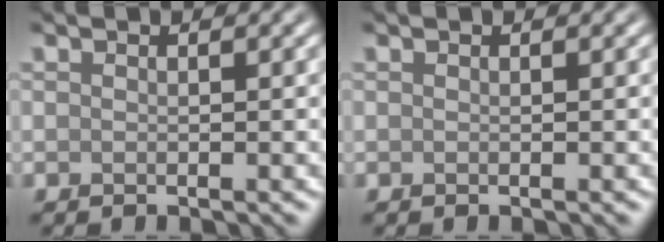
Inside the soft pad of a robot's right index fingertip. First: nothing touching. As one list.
[{"total": 0.0}]